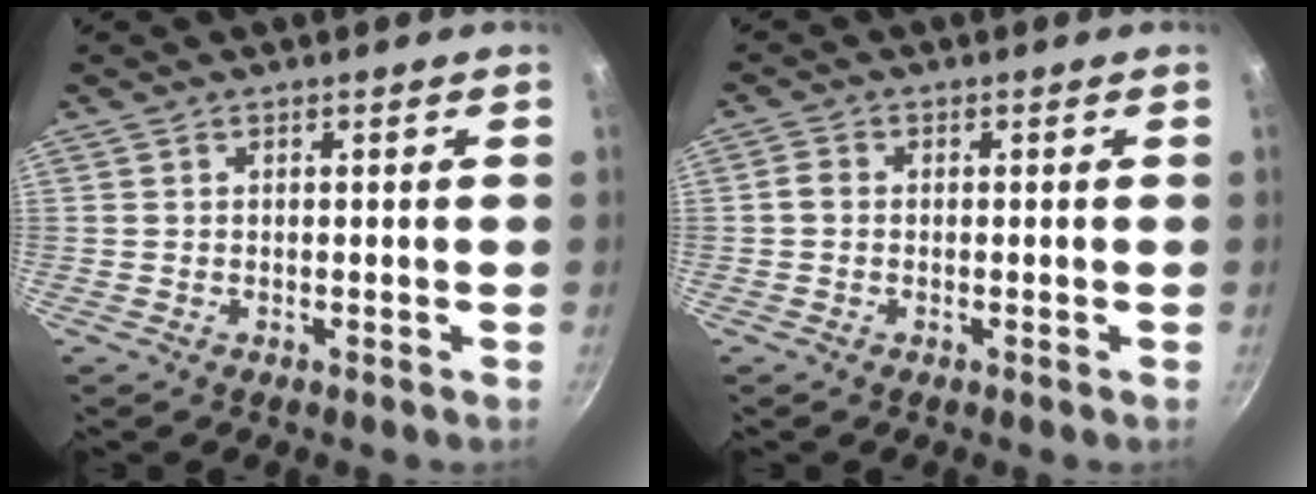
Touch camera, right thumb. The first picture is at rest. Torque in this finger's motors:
{"motor_torque": [-0.09, 0.81, 0.40, 0.29, 0.02]}